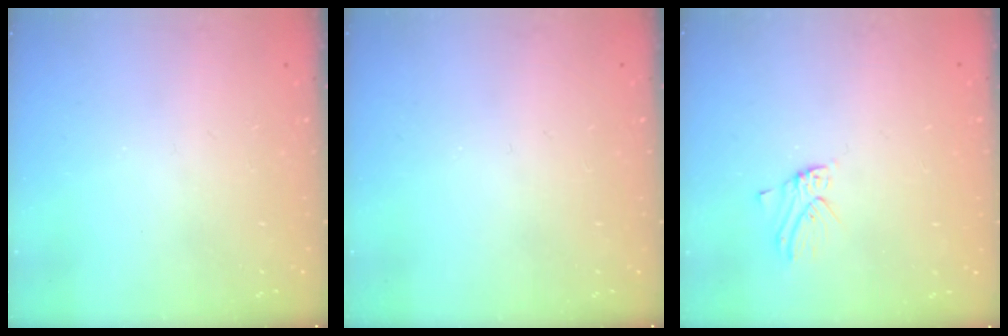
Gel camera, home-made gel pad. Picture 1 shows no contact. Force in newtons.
{"total": 0.0}
{"total": 2.2, "press": 2.2, "slide": 0.1}